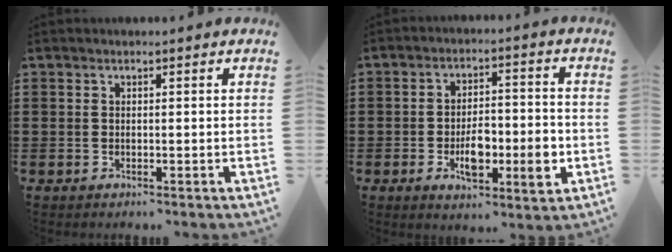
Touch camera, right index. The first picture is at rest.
{"total": 8.4, "force": [-2.1, 3.2, 7.6], "torque": [-0.124, -0.010, -0.037]}